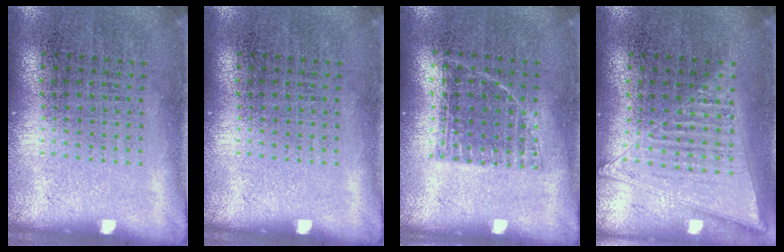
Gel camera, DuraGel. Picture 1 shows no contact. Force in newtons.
{"total": 0.0}
{"total": 0.8, "press": 0.7, "slide": 0.3}
{"total": 1.4, "press": 1.4, "slide": 0.1}